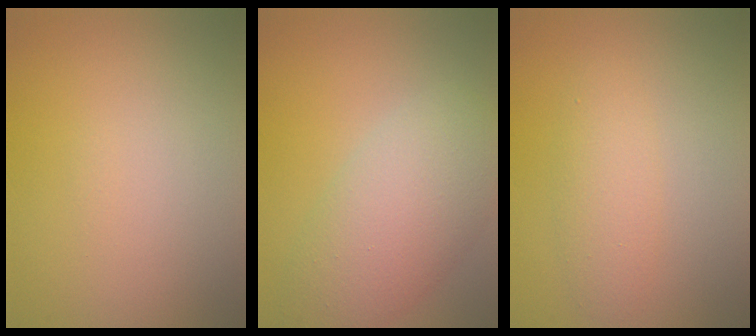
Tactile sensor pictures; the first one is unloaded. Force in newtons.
{"total": 6.5, "press": 6.5, "slide": 0.4}
{"total": 2.4, "press": 2.4, "slide": 0.0}